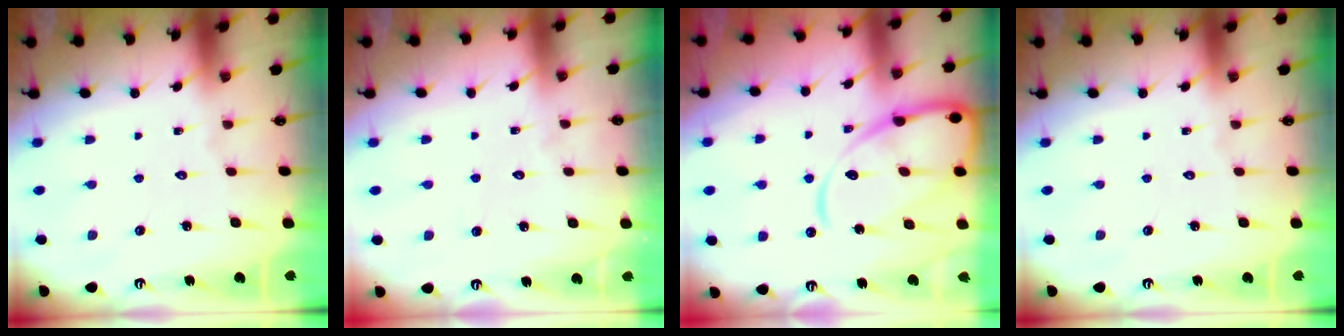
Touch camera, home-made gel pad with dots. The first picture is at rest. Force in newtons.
{"total": 2.3, "press": 2.3, "slide": 0.3}
{"total": 15.2, "press": 15.1, "slide": 1.5}
{"total": 0.0}